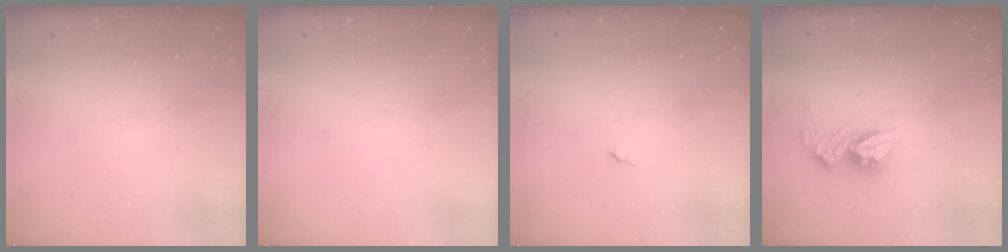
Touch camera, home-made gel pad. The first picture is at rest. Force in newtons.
{"total": 0.0}
{"total": 2.8, "press": 2.8, "slide": 0.4}
{"total": 10.7, "press": 10.7, "slide": 1.0}